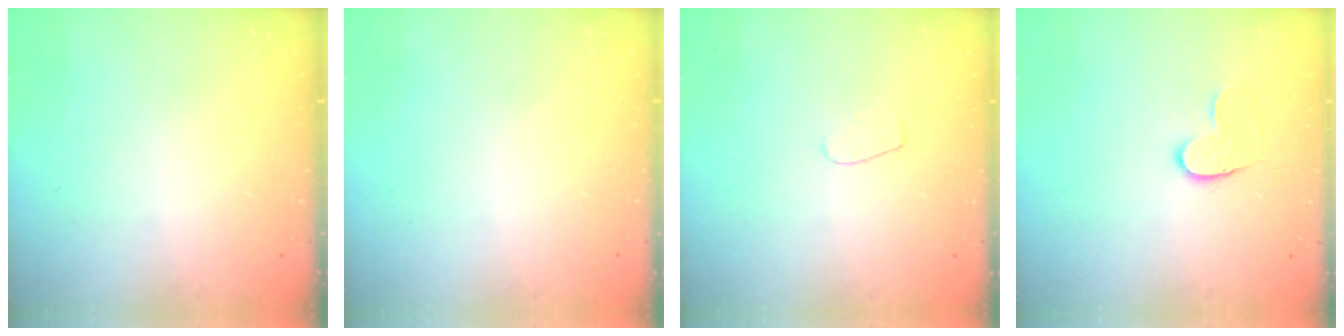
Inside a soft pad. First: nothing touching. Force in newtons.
{"total": 0.0}
{"total": 3.7, "press": 3.7, "slide": 0.3}
{"total": 6.9, "press": 6.8, "slide": 0.6}